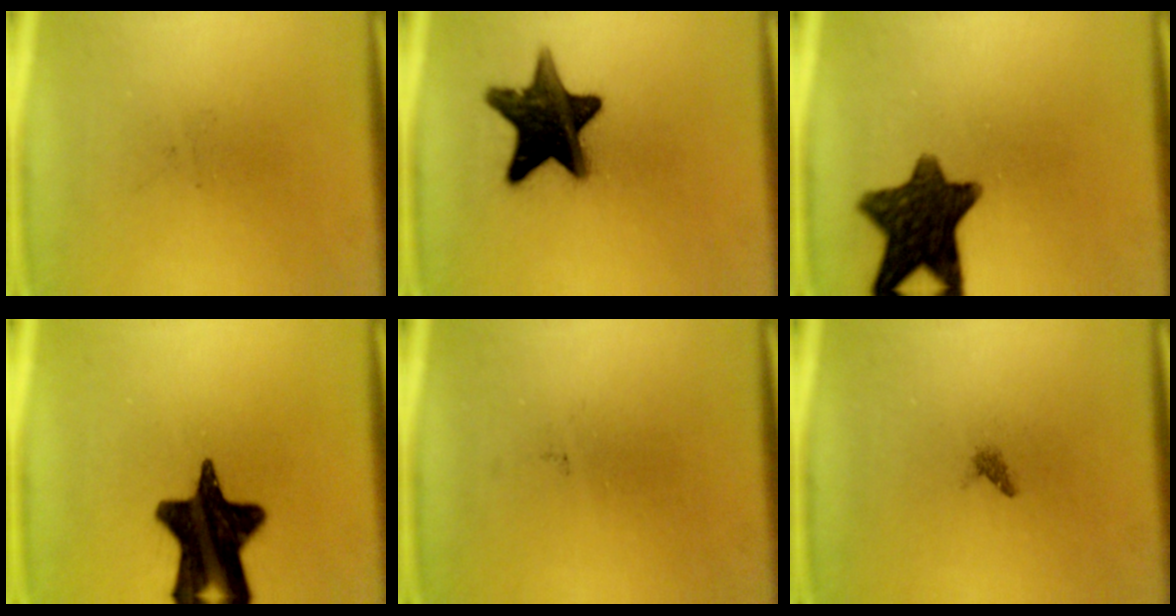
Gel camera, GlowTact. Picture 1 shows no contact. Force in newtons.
{"total": 15.0}
{"total": 12.2}
{"total": 16.5}
{"total": 0.0}
{"total": 0.7}